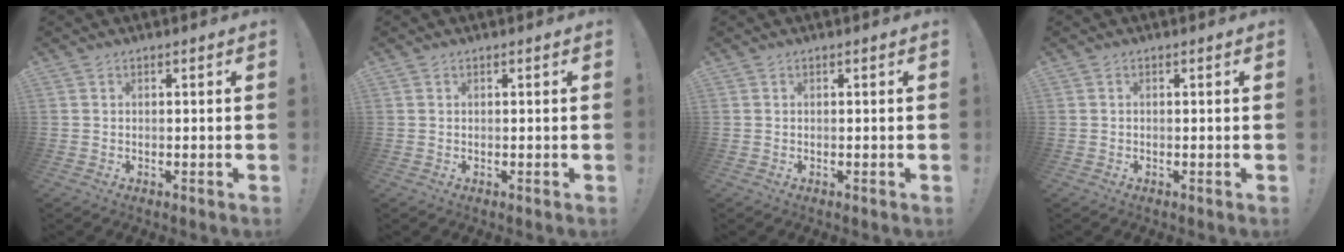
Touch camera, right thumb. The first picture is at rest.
{"total": 0.0}
{"total": 0.0}
{"total": 0.0}